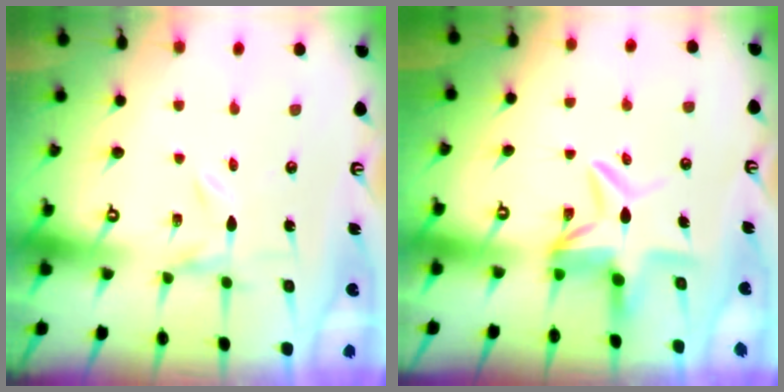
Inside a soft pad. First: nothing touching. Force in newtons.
{"total": 8.5, "press": 8.3, "slide": 2.0}